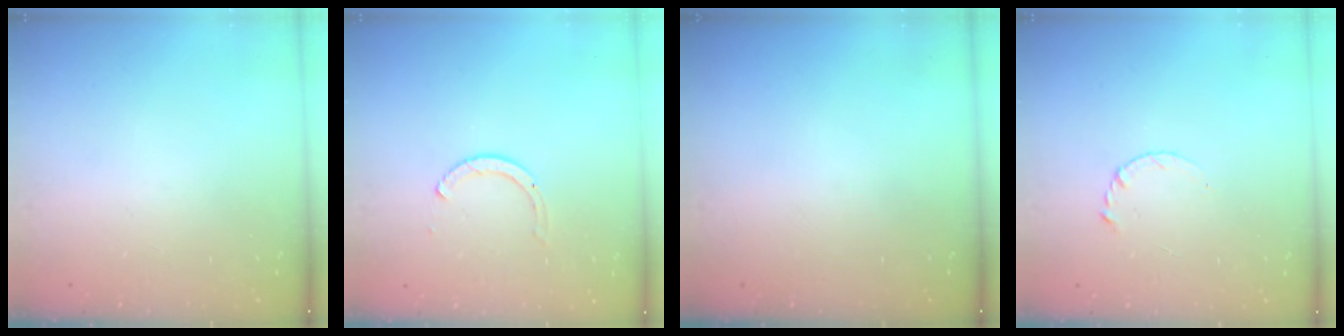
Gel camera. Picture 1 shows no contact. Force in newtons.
{"total": 2.6, "press": 2.6, "slide": 0.3}
{"total": 0.0}
{"total": 3.9, "press": 3.9, "slide": 0.5}